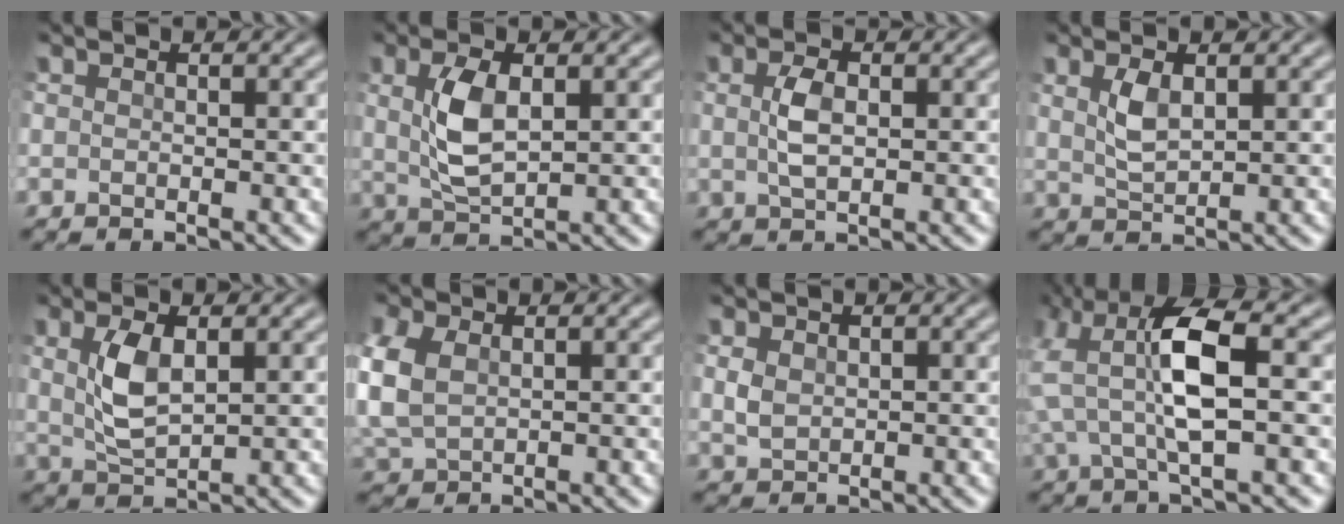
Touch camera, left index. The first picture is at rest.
{"total": 4.1, "force": [0.6, 1.8, 3.7], "torque": [-0.082, 0.004, 0.016]}
{"total": 2.6, "force": [0.2, 1.3, 2.3], "torque": [-0.051, 0.003, 0.004]}
{"total": 2.2, "force": [0.7, 0.9, 1.9], "torque": [-0.044, 0.001, 0.019]}
{"total": 3.6, "force": [0.7, 1.4, 3.2], "torque": [-0.074, 0.002, 0.018]}
{"total": 6.4, "force": [-0.1, 4.8, 4.2], "torque": [-0.119, 0.005, 0.003]}
{"total": 1.6, "force": [0.2, 1.2, 1.0], "torque": [-0.024, -0.001, 0.004]}
{"total": 7.9, "force": [0.7, 3.1, 7.3], "torque": [-0.154, 0.018, 0.007]}